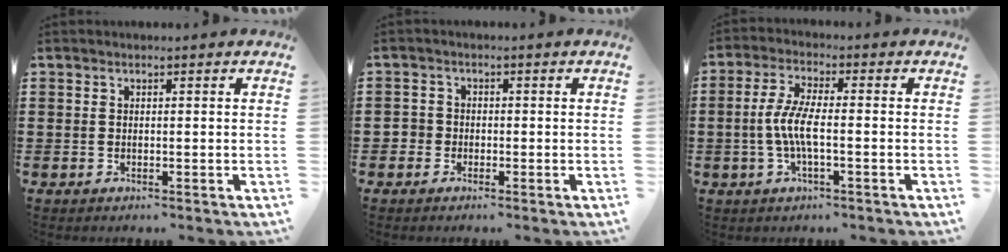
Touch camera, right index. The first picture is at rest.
{"total": 1.5, "force": [-0.9, 1.2, 0.1], "torque": [-0.006, 0.005, -0.022]}
{"total": 5.7, "force": [-1.2, 1.2, 5.4], "torque": [-0.124, -0.008, -0.032]}